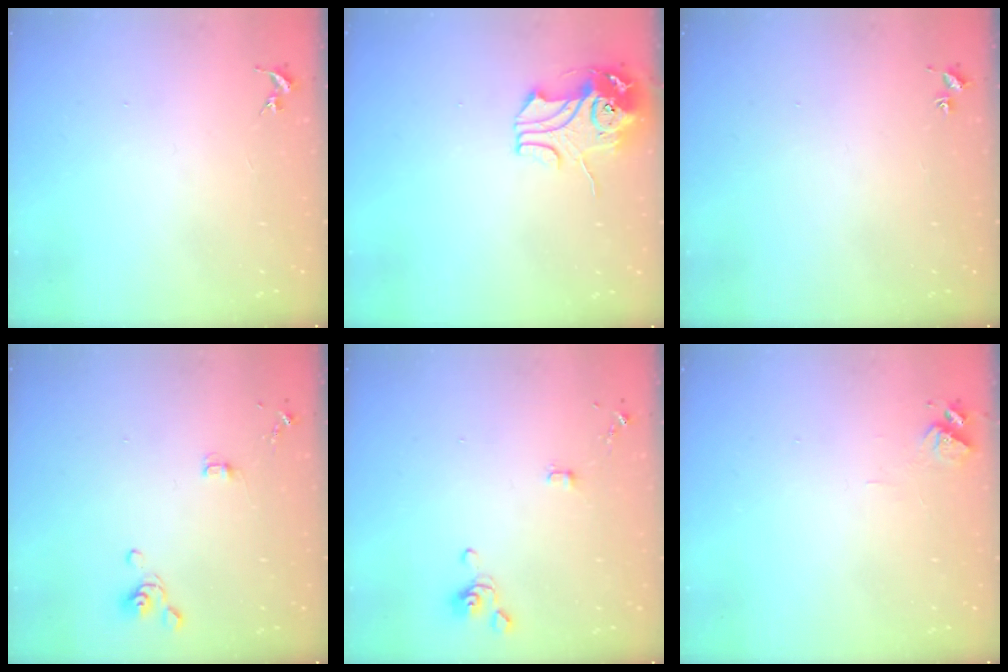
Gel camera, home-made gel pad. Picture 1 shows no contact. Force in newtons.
{"total": 10.6, "press": 10.4, "slide": 1.7}
{"total": 1.8, "press": 1.8, "slide": 0.2}
{"total": 4.1, "press": 3.9, "slide": 1.4}
{"total": 4.1, "press": 4.0, "slide": 0.7}
{"total": 6.4, "press": 6.4, "slide": 0.8}